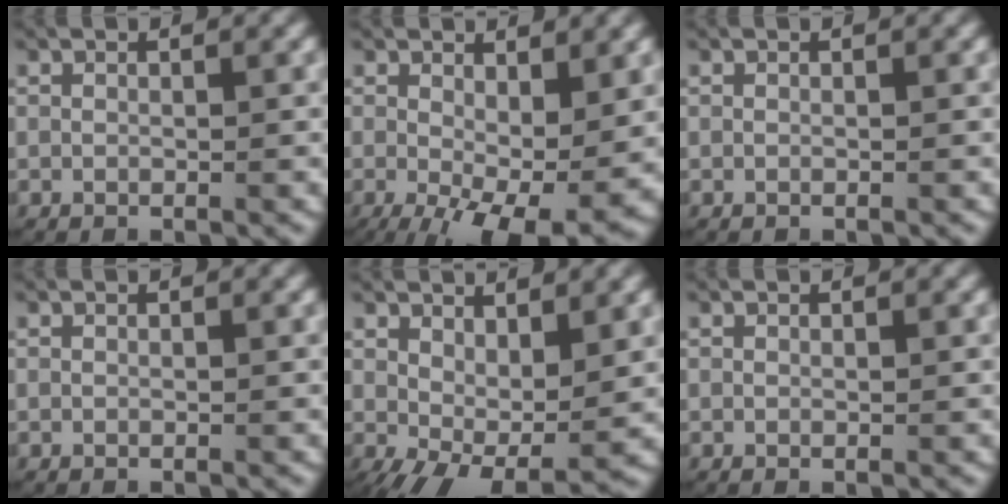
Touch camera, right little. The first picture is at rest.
{"total": 9.7, "force": [-3.8, 4.6, 7.7], "torque": [-0.119, -0.056, -0.026]}
{"total": 0.0}
{"total": 0.0}
{"total": 6.1, "force": [-0.9, 3.4, 5.0], "torque": [-0.081, -0.045, 0.011]}
{"total": 0.0}